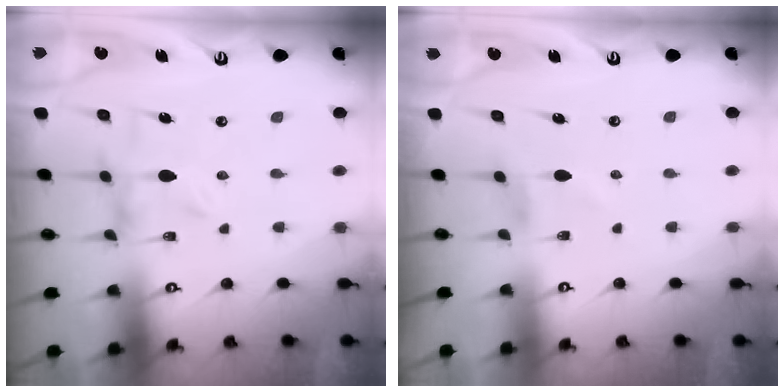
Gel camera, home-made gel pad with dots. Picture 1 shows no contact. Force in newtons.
{"total": 0.0}